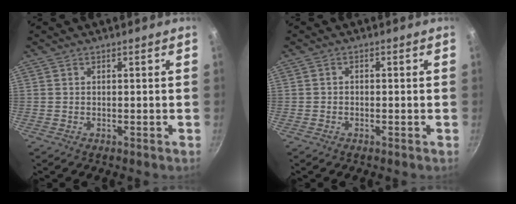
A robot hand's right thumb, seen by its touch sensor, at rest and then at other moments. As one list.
[{"total": 0.7, "force": [-0.4, 0.5, 0.3], "torque": [-0.009, 0.005, -0.009]}]